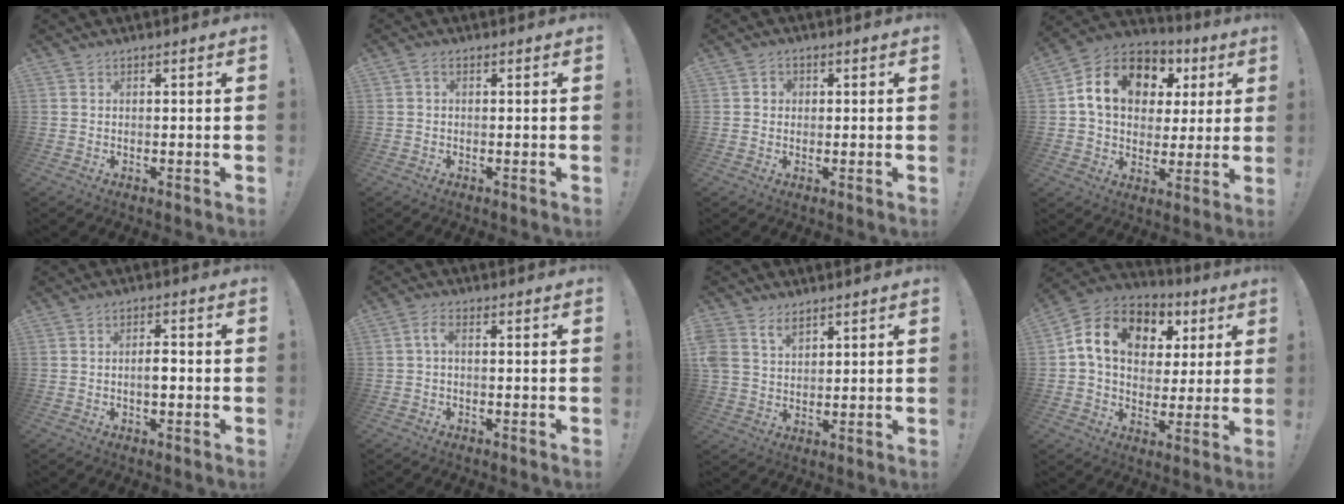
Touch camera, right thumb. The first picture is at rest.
{"total": 1.1, "force": [-0.2, 0.6, 0.9], "torque": [-0.021, 0.004, -0.002]}
{"total": 2.2, "force": [-0.1, 2.0, 0.9], "torque": [-0.011, 0.005, -0.002]}
{"total": 16.4, "force": [5.8, 12.2, 9.3], "torque": [-0.148, -0.015, 0.116]}
{"total": 3.4, "force": [-0.8, 1.3, 3.0], "torque": [-0.044, 0.006, -0.016]}
{"total": 2.9, "force": [-0.3, 0.7, 2.8], "torque": [-0.070, 0.000, -0.011]}
{"total": 5.8, "force": [3.8, 3.7, 2.4], "torque": [-0.053, -0.011, 0.076]}
{"total": 14.8, "force": [5.1, 11.0, 8.6], "torque": [-0.131, -0.012, 0.096]}